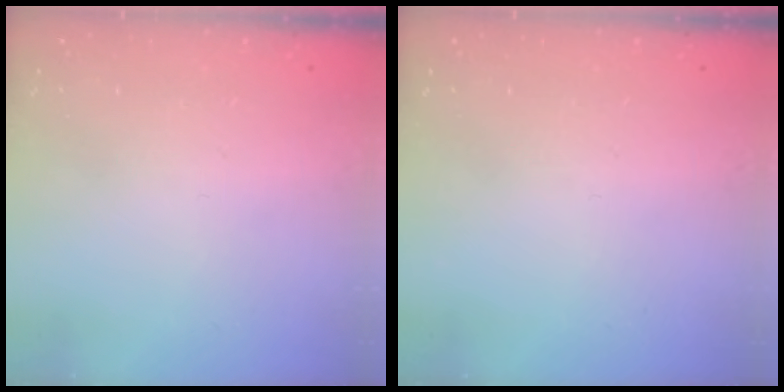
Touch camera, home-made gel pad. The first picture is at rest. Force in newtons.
{"total": 0.0}